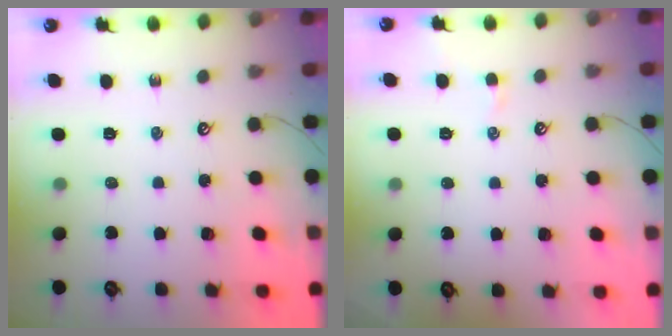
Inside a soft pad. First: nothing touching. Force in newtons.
{"total": 1.0, "press": 0.8, "slide": 0.4}